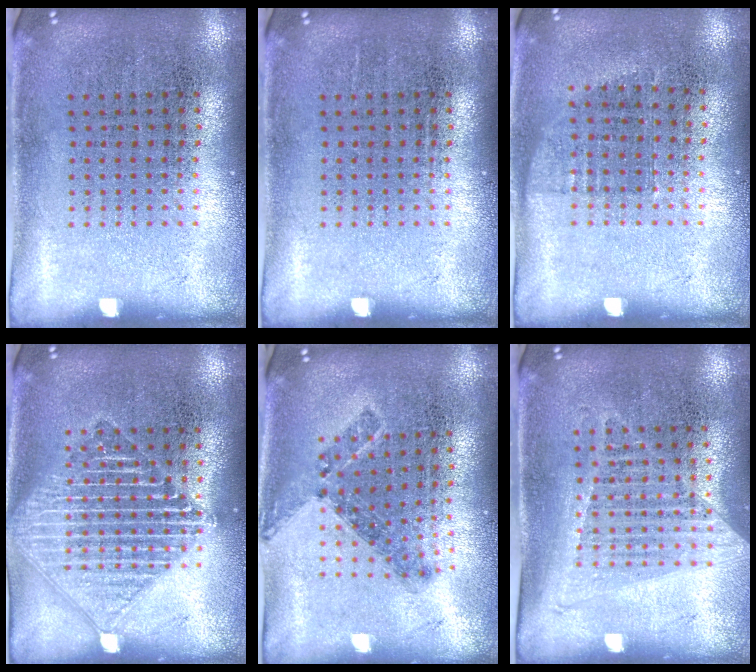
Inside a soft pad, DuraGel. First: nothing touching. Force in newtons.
{"total": 0.0}
{"total": 0.7, "press": 0.6, "slide": 0.4}
{"total": 3.3, "press": 3.3, "slide": 0.4}
{"total": 0.8, "press": 0.7, "slide": 0.4}
{"total": 1.3, "press": 1.2, "slide": 0.6}